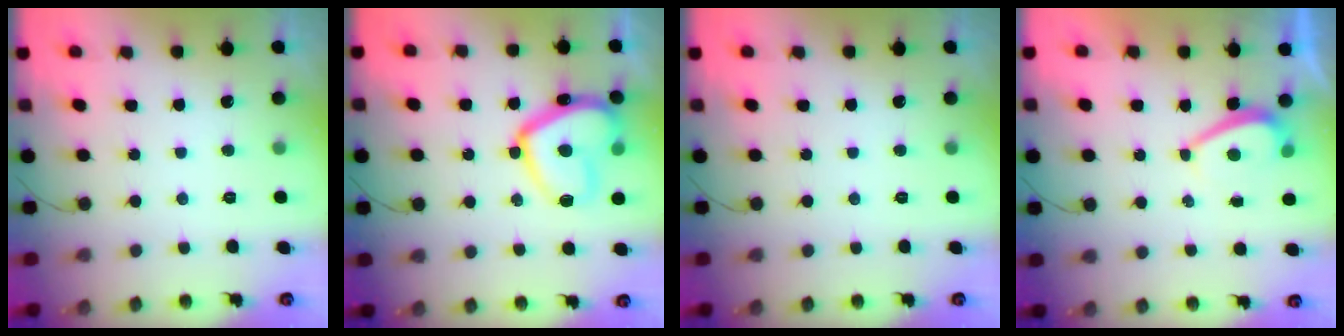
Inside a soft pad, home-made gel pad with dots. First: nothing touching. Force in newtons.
{"total": 17.7, "press": 17.6, "slide": 1.5}
{"total": 0.0}
{"total": 2.0, "press": 1.9, "slide": 0.6}